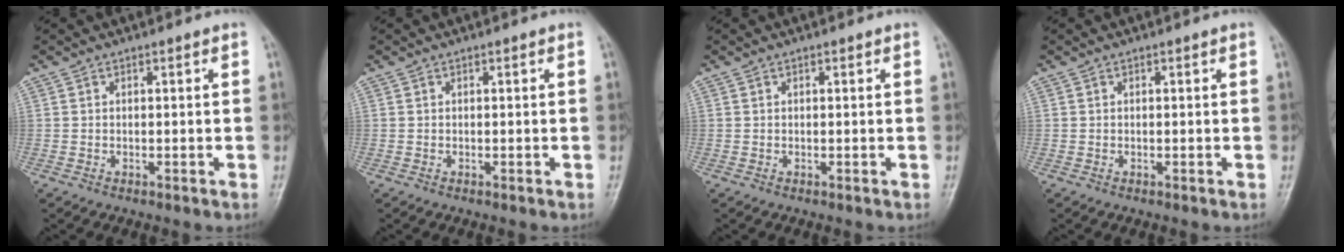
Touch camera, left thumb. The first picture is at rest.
{"total": 0.0}
{"total": 0.0}
{"total": 0.0}